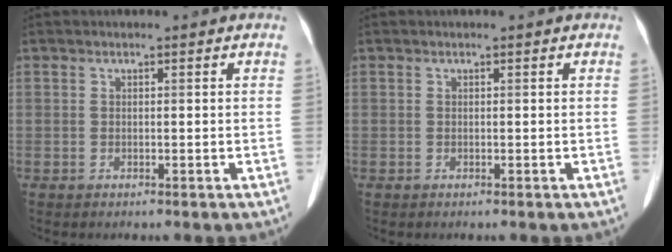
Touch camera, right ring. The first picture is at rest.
{"total": 0.0}